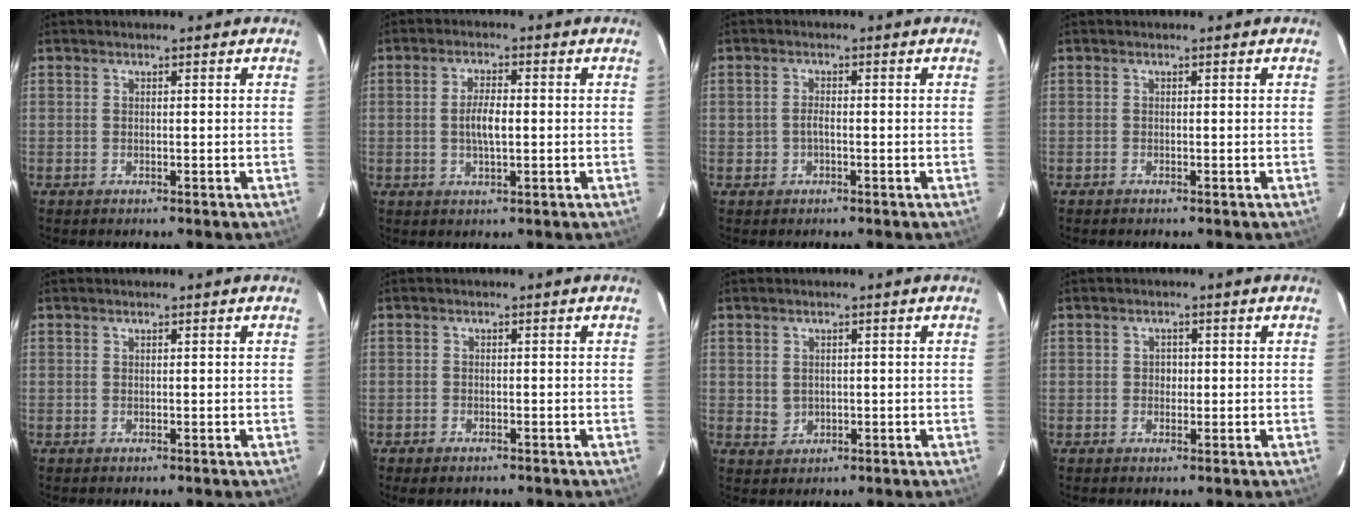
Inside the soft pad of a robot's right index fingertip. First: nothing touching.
{"total": 4.5, "force": [-0.3, 1.4, 4.2], "torque": [-0.079, 0.002, -0.002]}
{"total": 1.5, "force": [-0.5, 1.0, 1.0], "torque": [-0.021, 0.004, -0.009]}
{"total": 0.0}
{"total": 0.0}
{"total": 2.3, "force": [-1.8, 1.0, 1.0], "torque": [-0.026, -0.006, -0.030]}
{"total": 2.3, "force": [0.2, 2.2, 0.6], "torque": [-0.011, 0.001, 0.011]}
{"total": 1.4, "force": [-0.2, 1.3, 0.3], "torque": [-0.002, 0.005, -0.003]}